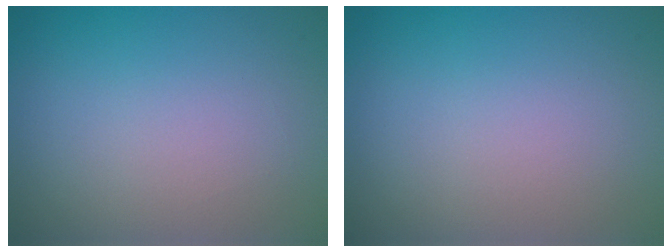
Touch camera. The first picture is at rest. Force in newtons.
{"total": 0.0}